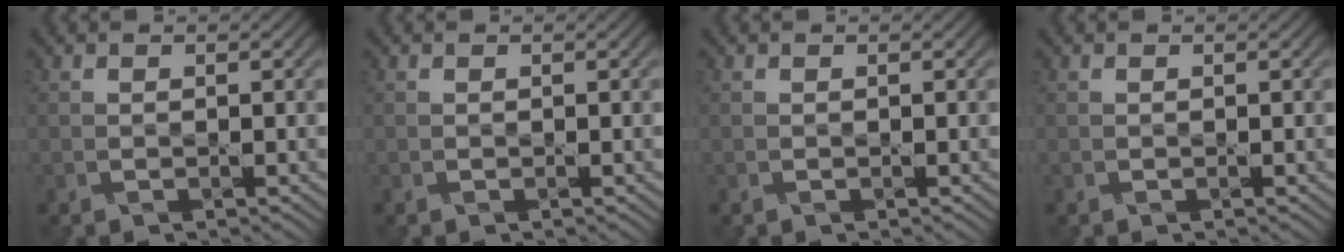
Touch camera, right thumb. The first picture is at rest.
{"total": 0.0}
{"total": 0.0}
{"total": 0.0}